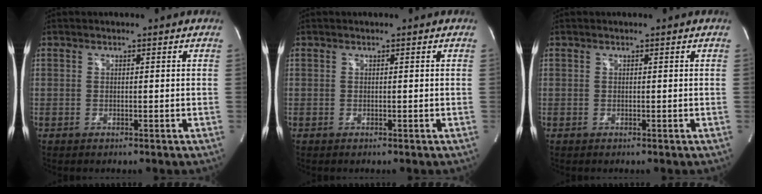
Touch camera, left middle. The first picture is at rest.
{"total": 0.0}
{"total": 0.0}